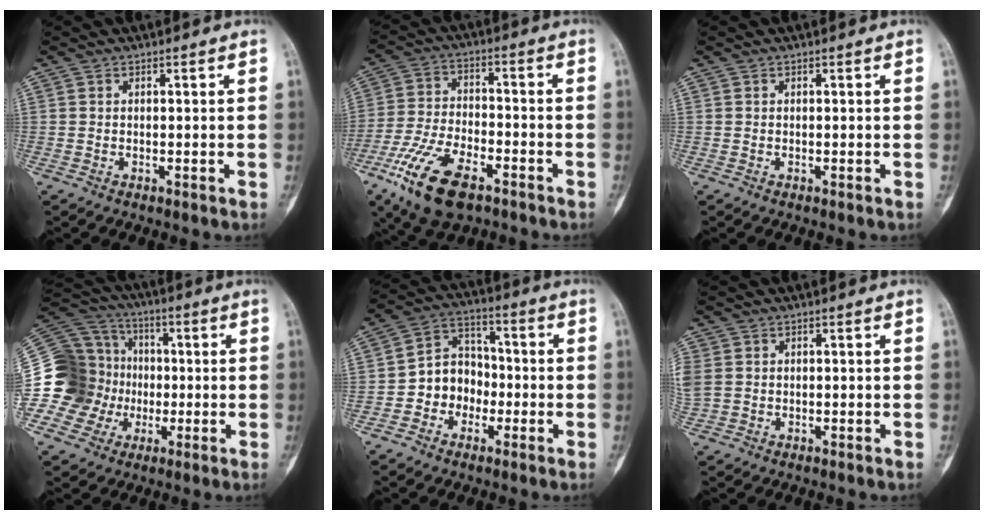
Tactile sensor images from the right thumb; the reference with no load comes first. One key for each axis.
{"total": 14.9, "fx": -8.4, "fy": 6.6, "fz": 10.5, "tx": -0.208, "ty": 0.018, "tz": -0.154}
{"total": 0.0}
{"total": 23.4, "fx": -2.4, "fy": 21.2, "fz": 9.5, "tx": -0.198, "ty": 0.078, "tz": -0.039}
{"total": 9.3, "fx": -2.5, "fy": 7.8, "fz": 4.3, "tx": -0.029, "ty": 0.040, "tz": -0.057}
{"total": 4.9, "fx": 0.6, "fy": 4.1, "fz": 2.7, "tx": -0.084, "ty": 0.010, "tz": 0.020}